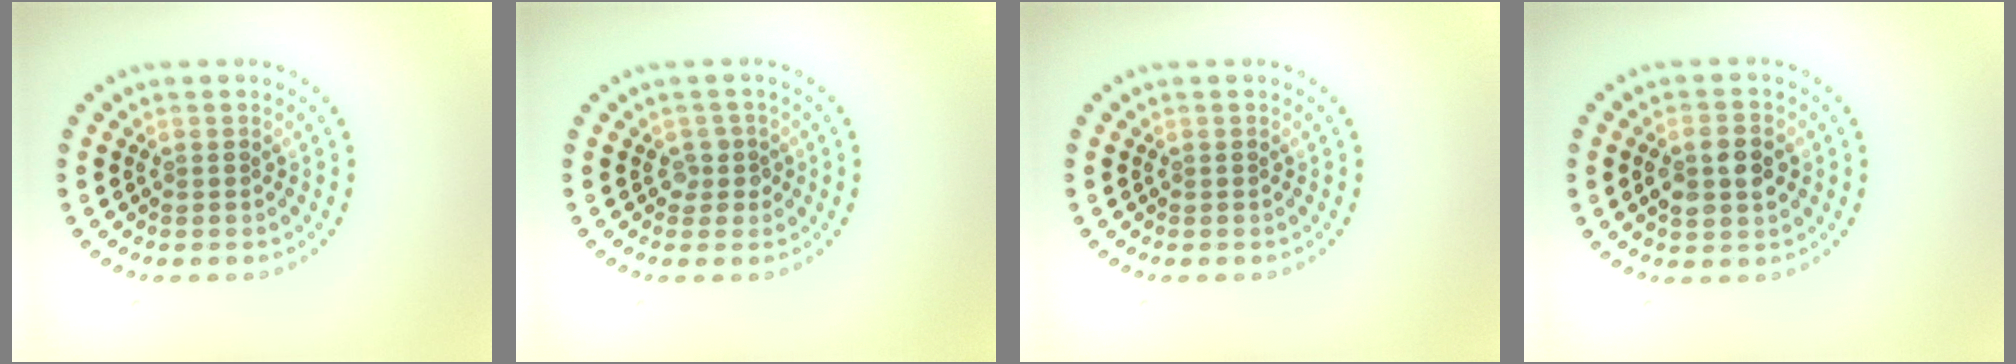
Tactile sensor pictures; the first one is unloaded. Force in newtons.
{"total": 1.3, "press": 1.1, "slide": 0.7}
{"total": 0.0}
{"total": 3.5, "press": 3.5, "slide": 0.2}